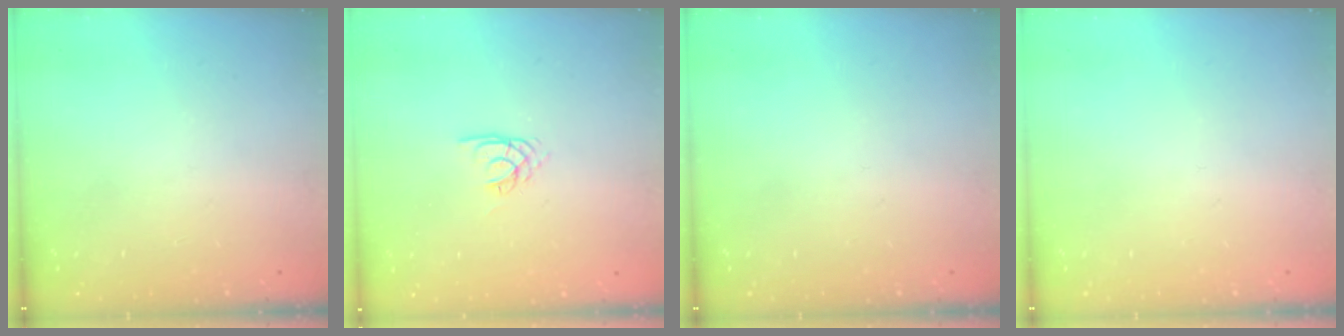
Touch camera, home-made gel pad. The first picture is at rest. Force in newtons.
{"total": 2.2, "press": 2.2, "slide": 0.3}
{"total": 0.0}
{"total": 0.0}